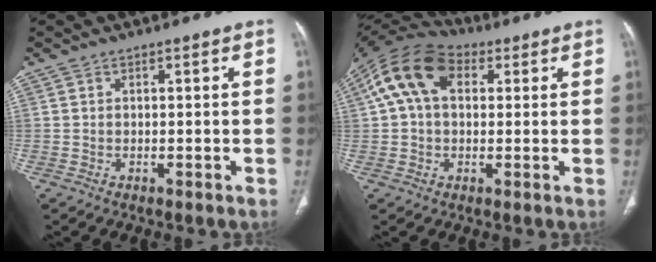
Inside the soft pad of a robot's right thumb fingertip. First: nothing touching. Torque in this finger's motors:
{"motor_torque": [0.77, 3.09, 0.97, -0.87, 0.16]}